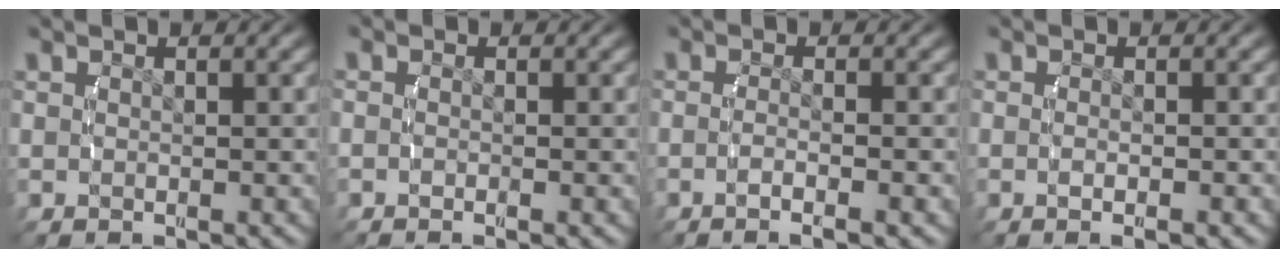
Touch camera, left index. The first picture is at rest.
{"total": 0.6, "force": [-0.4, 0.2, 0.2], "torque": [-0.011, -0.006, -0.008]}
{"total": 2.3, "force": [-1.5, -0.4, 1.7], "torque": [-0.037, -0.003, -0.024]}
{"total": 1.4, "force": [-0.8, 0.0, 1.1], "torque": [-0.018, 0.000, -0.014]}